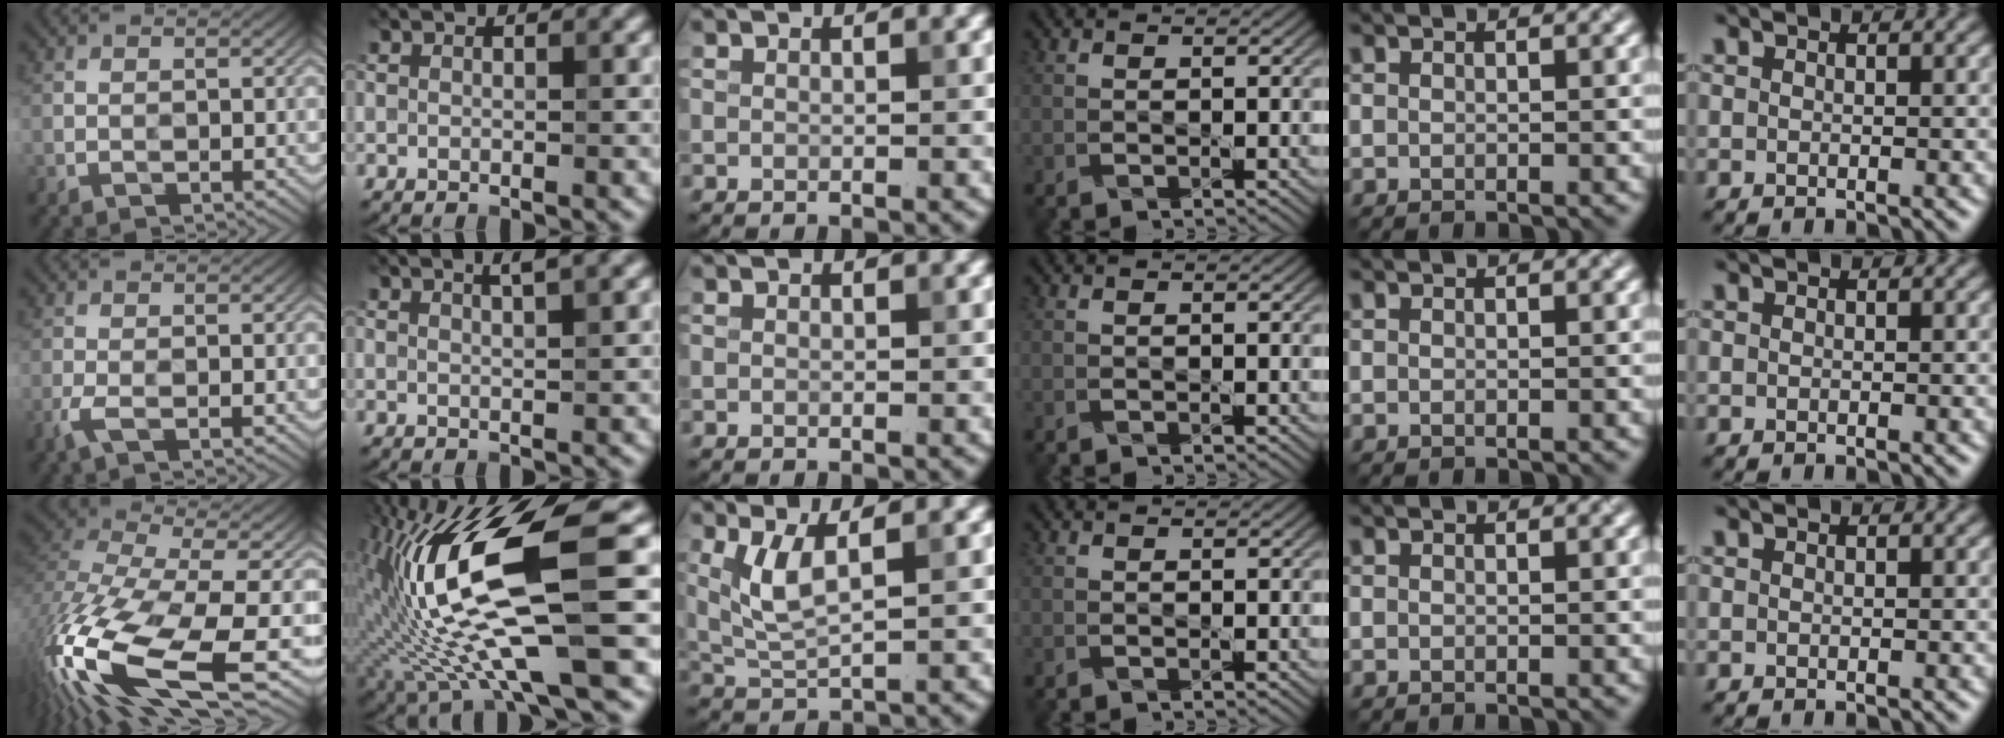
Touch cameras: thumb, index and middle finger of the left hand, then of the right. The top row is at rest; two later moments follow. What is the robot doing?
{"motion": "pour", "object": "cup"}